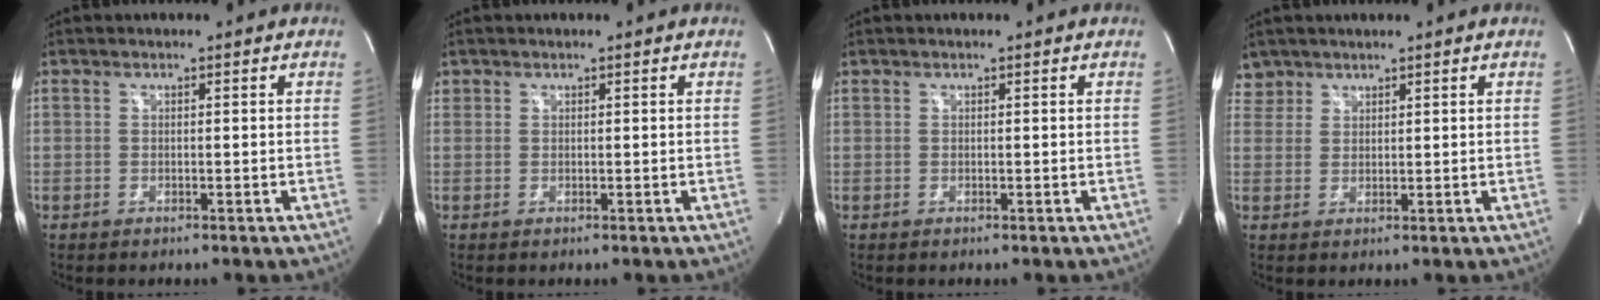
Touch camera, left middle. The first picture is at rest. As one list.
[{"total": 0.6, "force": [0.4, 0.4, 0.0], "torque": [0.001, 0.005, 0.008]}, {"total": 0.0}, {"total": 2.6, "force": [2.2, 1.4, -0.5], "torque": [0.014, 0.009, 0.041]}]